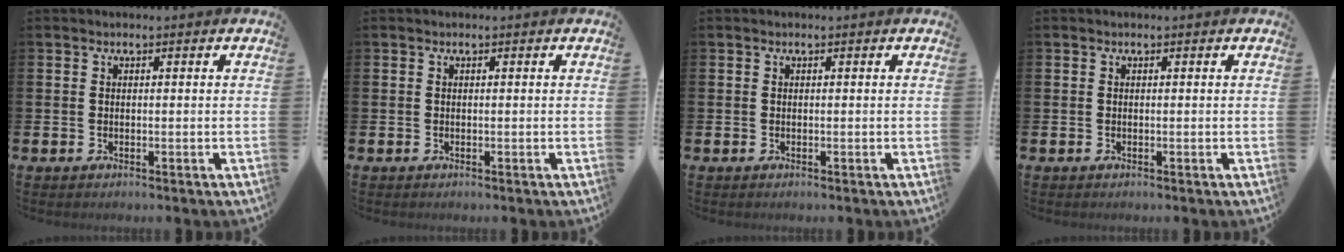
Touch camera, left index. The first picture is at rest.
{"total": 0.0}
{"total": 0.0}
{"total": 0.0}